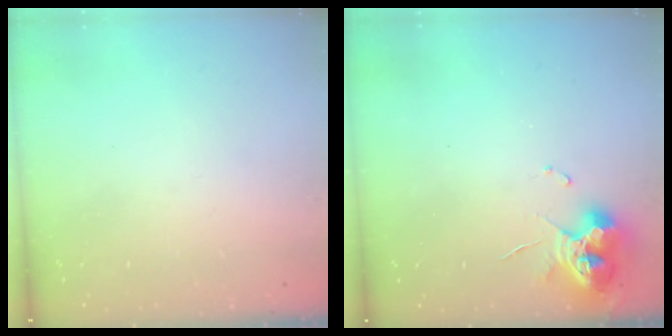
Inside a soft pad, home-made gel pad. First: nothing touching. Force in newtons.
{"total": 9.2, "press": 9.2, "slide": 0.9}